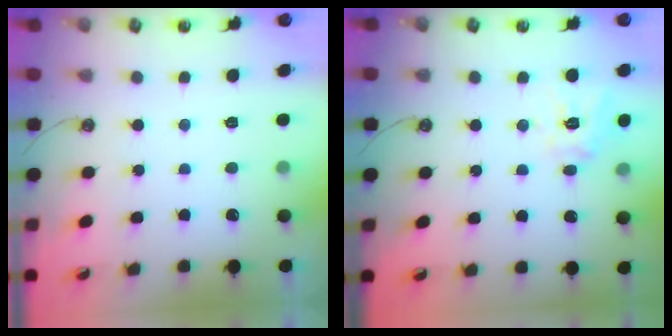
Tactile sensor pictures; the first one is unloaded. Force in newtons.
{"total": 11.9, "press": 11.8, "slide": 1.1}